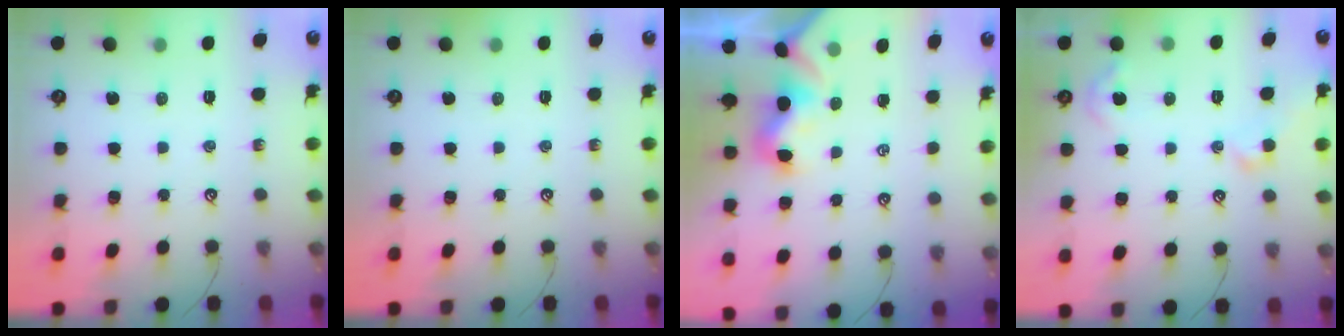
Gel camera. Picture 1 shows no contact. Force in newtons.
{"total": 0.0}
{"total": 1.0, "press": 0.7, "slide": 0.6}
{"total": 4.2, "press": 4.2, "slide": 0.4}